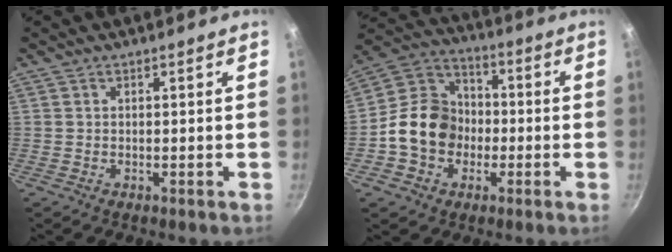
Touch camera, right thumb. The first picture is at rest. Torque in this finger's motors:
{"motor_torque": [1.55, 2.03, 0.91, -1.12, 0.08]}